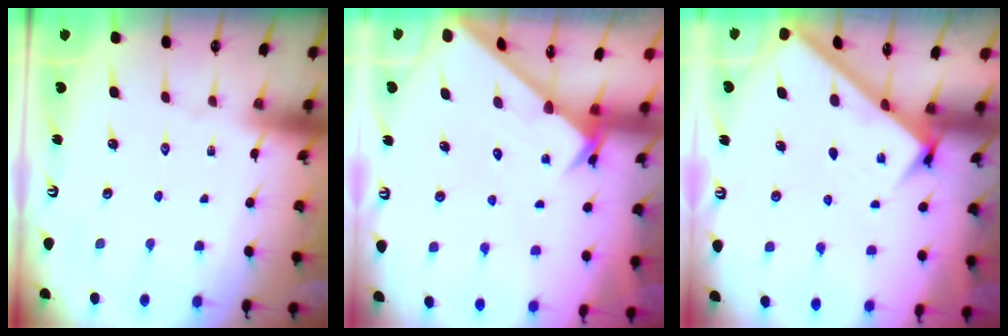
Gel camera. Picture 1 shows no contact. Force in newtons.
{"total": 2.5, "press": 2.5, "slide": 0.2}
{"total": 2.7, "press": 2.7, "slide": 0.3}